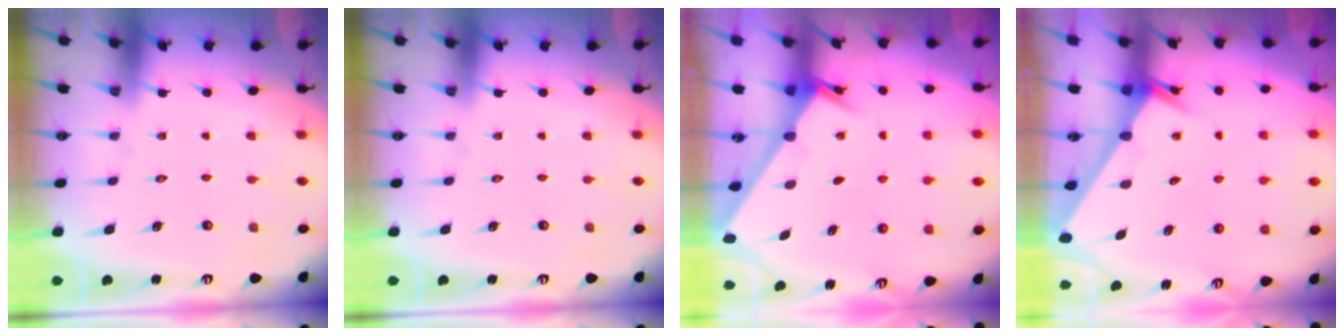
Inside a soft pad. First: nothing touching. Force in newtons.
{"total": 0.0}
{"total": 2.1, "press": 2.1, "slide": 0.3}
{"total": 2.5, "press": 2.5, "slide": 0.1}